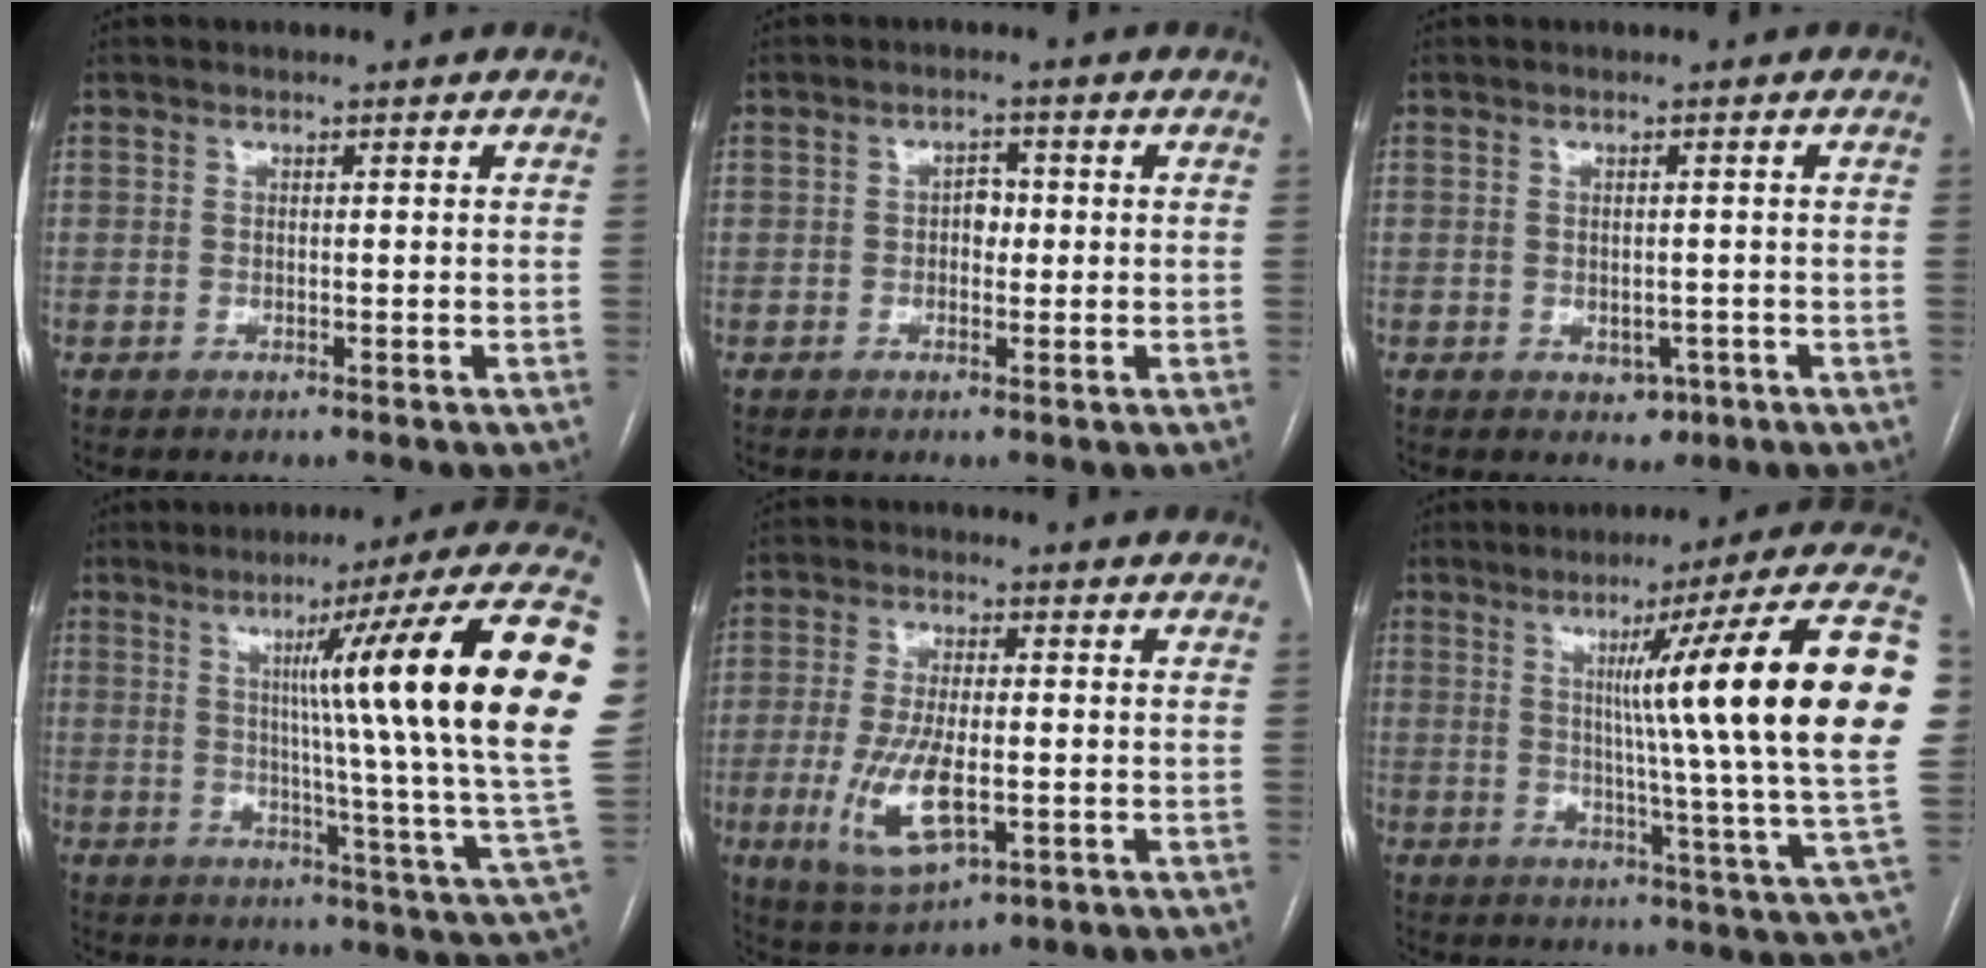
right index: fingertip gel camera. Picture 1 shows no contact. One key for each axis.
{"total": 2.0, "fx": -0.1, "fy": 1.4, "fz": 1.4, "tx": -0.019, "ty": 0.007, "tz": -0.002}
{"total": 2.3, "fx": -1.0, "fy": 1.6, "fz": 1.3, "tx": -0.011, "ty": 0.001, "tz": -0.004}
{"total": 25.7, "fx": 6.8, "fy": -0.9, "fz": 24.8, "tx": -0.253, "ty": 0.019, "tz": 0.085}
{"total": 9.7, "fx": -2.3, "fy": 3.4, "fz": 8.8, "tx": -0.187, "ty": -0.013, "tz": -0.034}
{"total": 24.3, "fx": 5.1, "fy": -1.6, "fz": 23.7, "tx": -0.256, "ty": 0.014, "tz": 0.058}